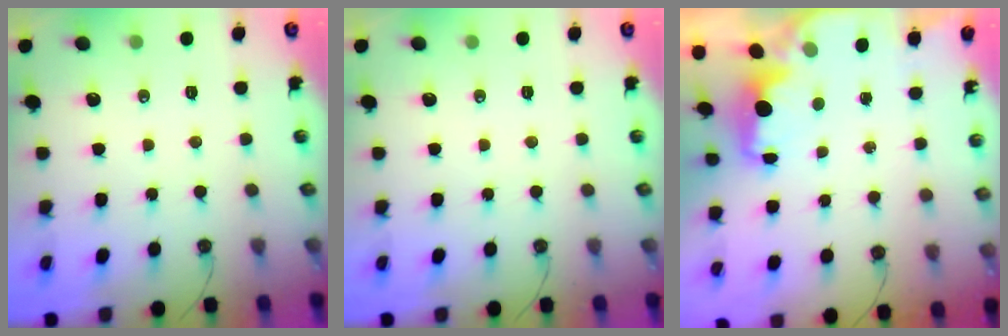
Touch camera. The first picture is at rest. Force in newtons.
{"total": 0.0}
{"total": 2.2, "press": 2.1, "slide": 0.5}